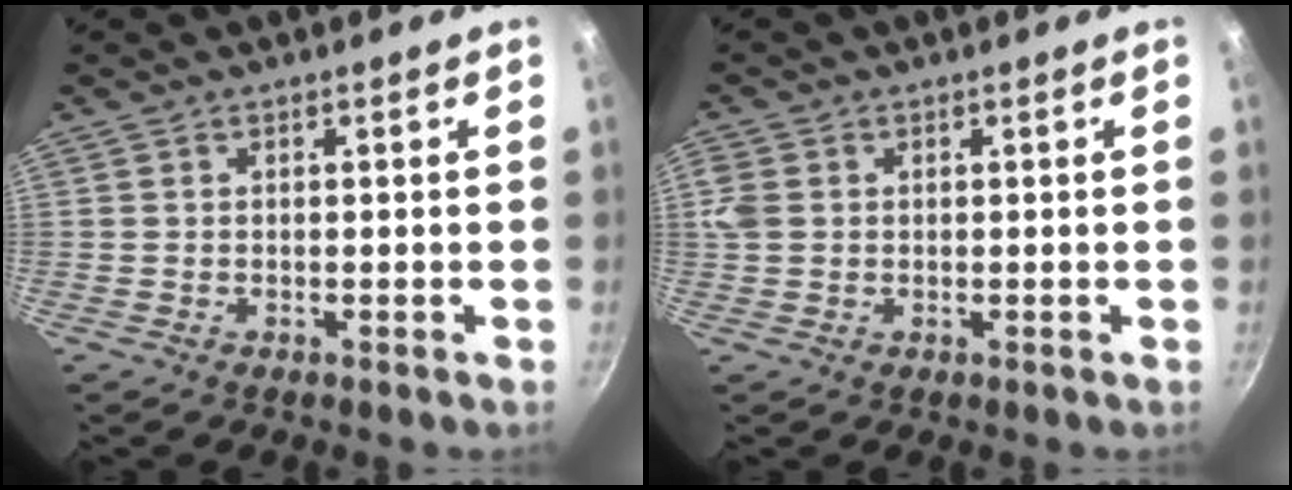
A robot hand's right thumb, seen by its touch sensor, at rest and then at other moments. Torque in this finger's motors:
{"motor_torque": [0.41, 0.34, 0.56, 0.33, 0.02]}